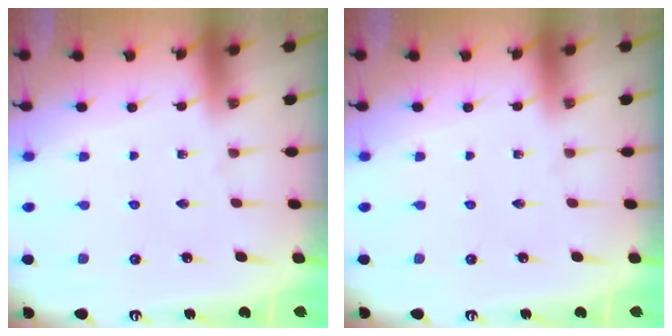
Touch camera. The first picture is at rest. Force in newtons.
{"total": 0.0}